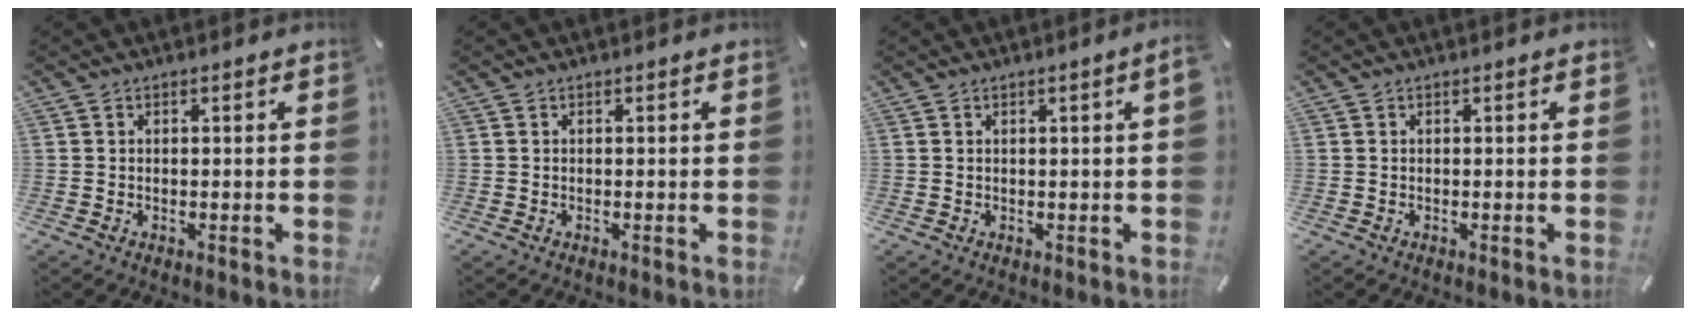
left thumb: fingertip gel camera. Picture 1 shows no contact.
{"total": 0.0}
{"total": 1.4, "force": [0.3, -0.1, 1.4], "torque": [-0.024, -0.003, 0.006]}
{"total": 0.0}